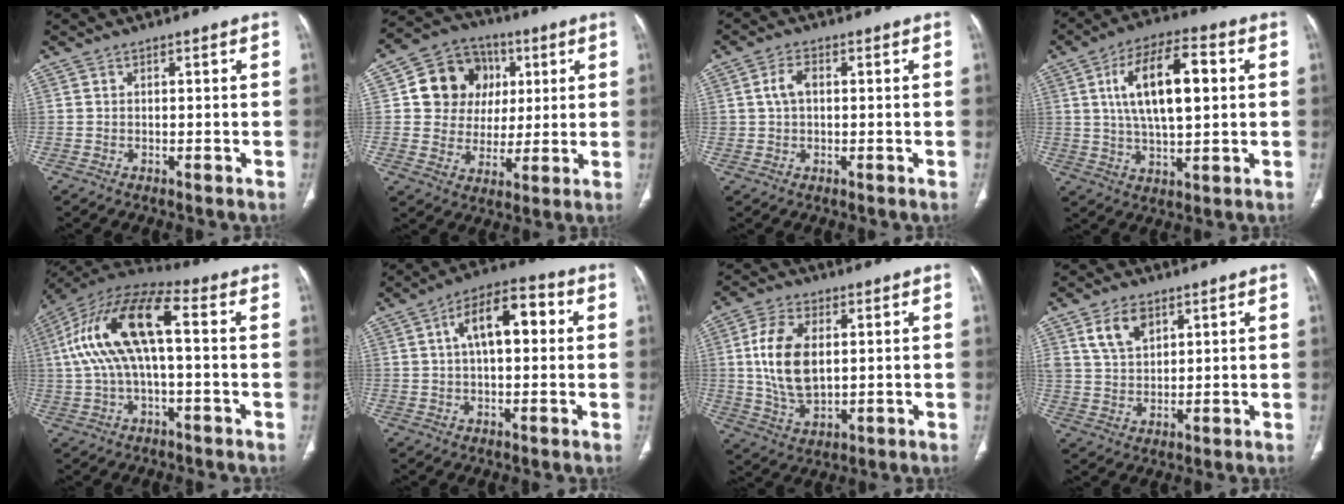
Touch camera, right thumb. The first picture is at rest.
{"total": 13.9, "force": [3.4, 12.4, 5.4], "torque": [-0.049, 0.007, 0.061]}
{"total": 3.7, "force": [0.5, 2.4, 2.7], "torque": [-0.054, 0.008, 0.010]}
{"total": 15.3, "force": [3.1, 6.5, 13.5], "torque": [-0.225, 0.008, 0.052]}
{"total": 17.0, "force": [1.4, 6.8, 15.6], "torque": [-0.320, 0.049, 0.021]}
{"total": 11.4, "force": [2.4, 5.5, 9.7], "torque": [-0.146, 0.028, 0.030]}
{"total": 12.1, "force": [1.6, 6.8, 9.9], "torque": [-0.192, -0.010, 0.035]}
{"total": 7.1, "force": [3.7, 4.4, 4.1], "torque": [-0.063, -0.017, 0.076]}